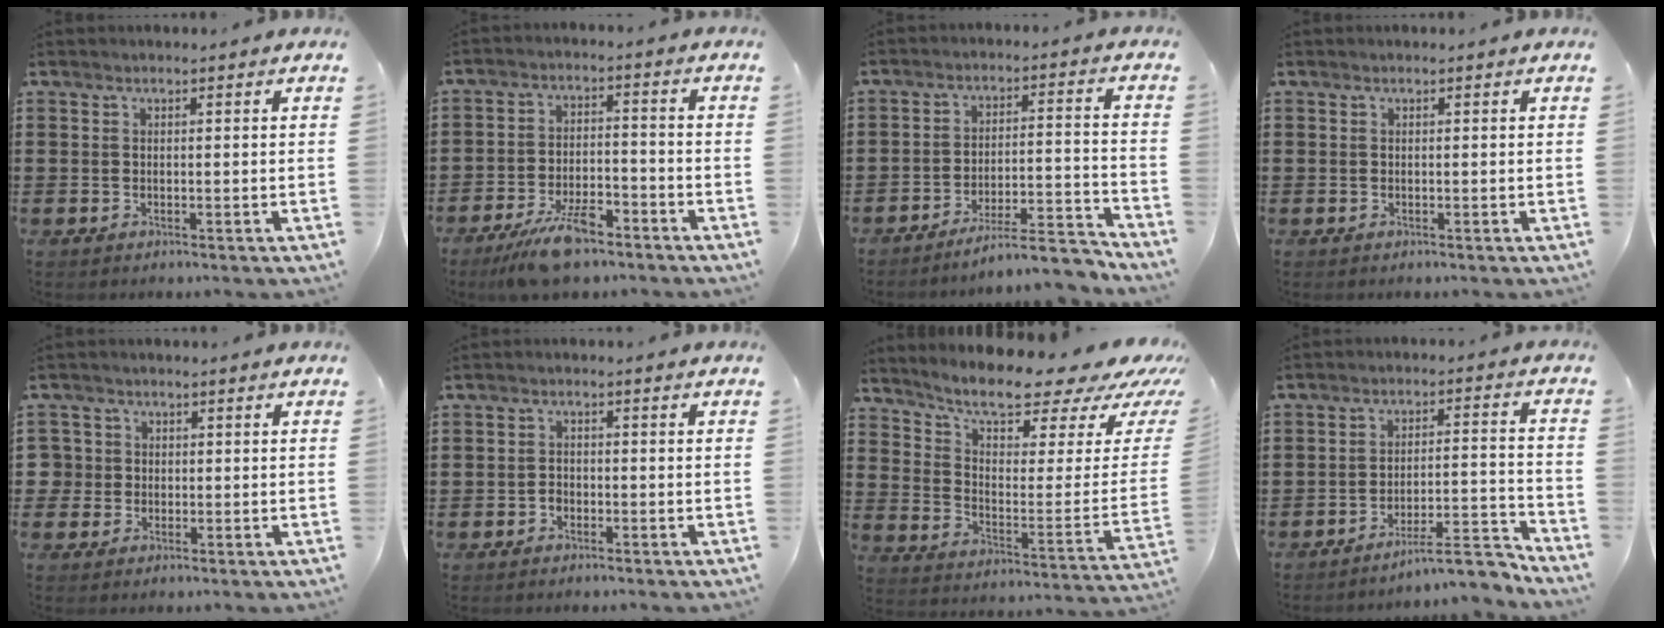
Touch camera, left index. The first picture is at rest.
{"total": 8.2, "force": [-6.2, 2.4, 4.8], "torque": [-0.090, 0.009, -0.113]}
{"total": 7.8, "force": [-6.7, 0.3, 3.9], "torque": [-0.060, 0.006, -0.126]}
{"total": 0.0}
{"total": 2.8, "force": [0.0, 2.8, 0.1], "torque": [-0.026, 0.007, -0.007]}
{"total": 1.3, "force": [-0.9, 0.8, 0.3], "torque": [-0.011, 0.000, -0.019]}
{"total": 9.2, "force": [7.8, 1.7, 4.6], "torque": [-0.098, -0.065, 0.130]}
{"total": 8.4, "force": [-7.2, 0.6, 4.3], "torque": [-0.060, 0.012, -0.134]}